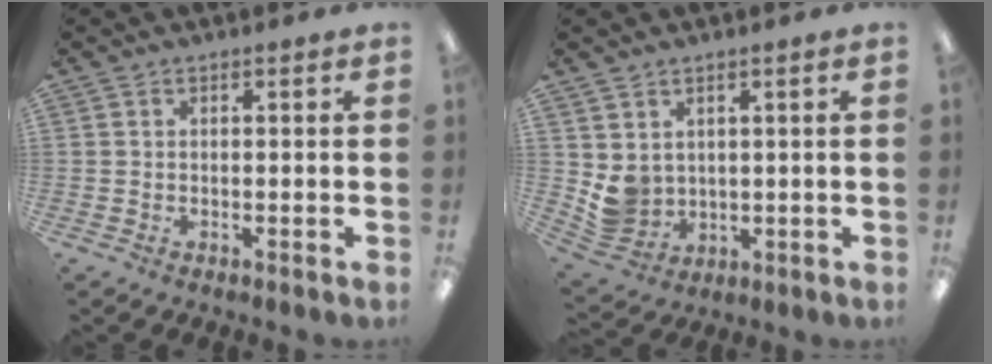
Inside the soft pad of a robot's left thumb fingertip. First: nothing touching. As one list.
[{"total": 5.5, "force": [2.6, 4.6, 1.4], "torque": [-0.047, -0.011, 0.057]}]